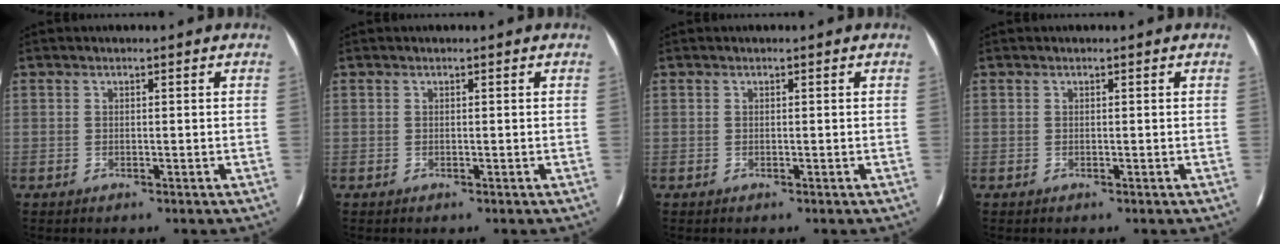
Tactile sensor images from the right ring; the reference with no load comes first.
{"total": 0.0}
{"total": 0.0}
{"total": 0.0}